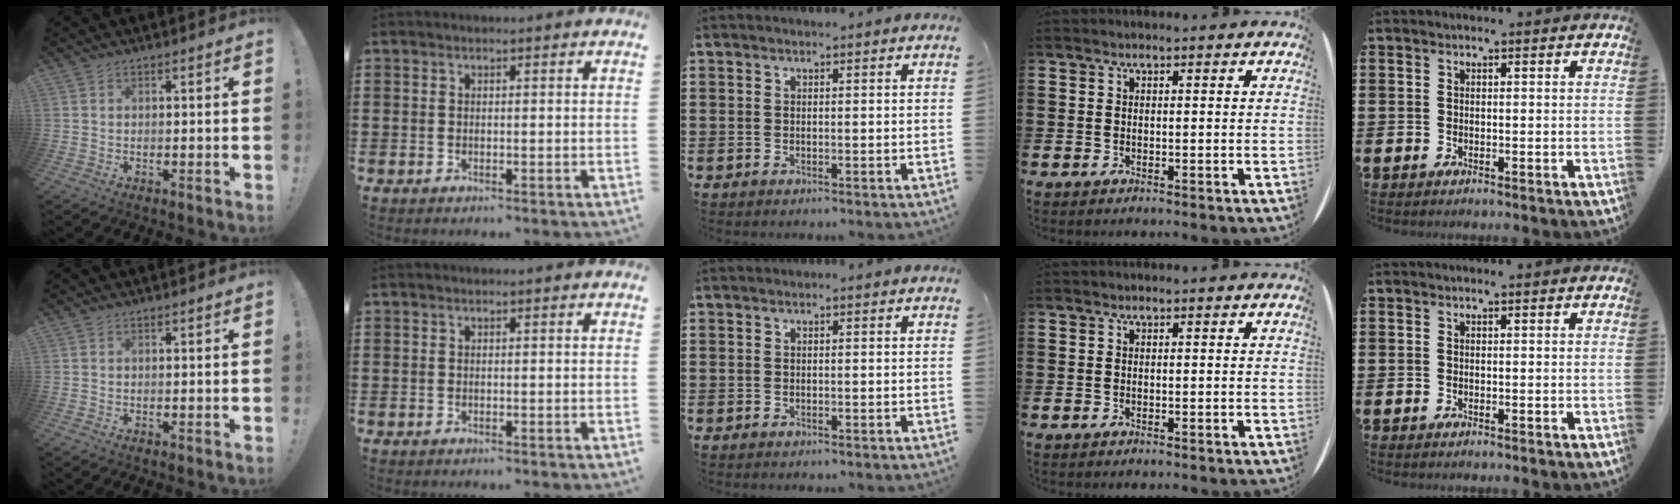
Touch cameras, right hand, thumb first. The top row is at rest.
{}